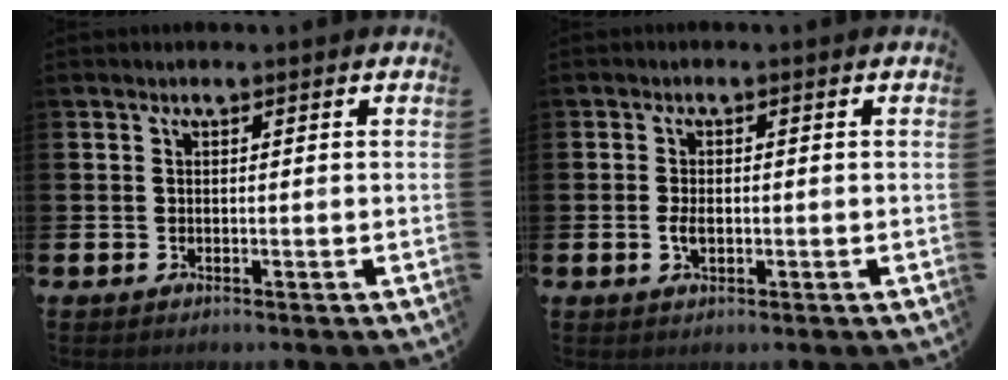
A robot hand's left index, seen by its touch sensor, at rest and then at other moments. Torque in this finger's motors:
{"motor_torque": [0.53, 0.21, 0.05, 0.02]}